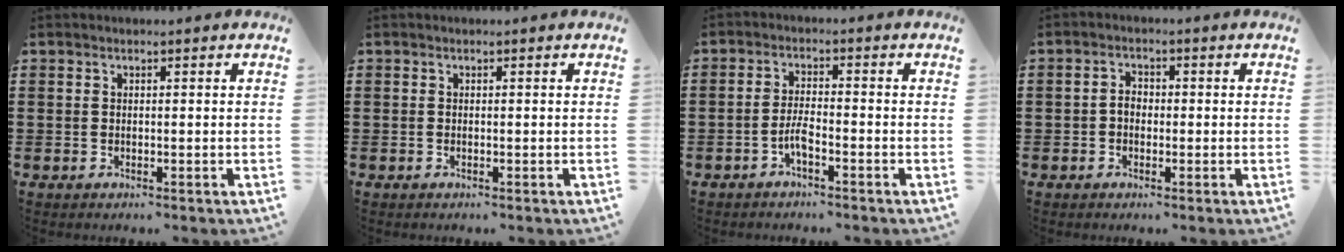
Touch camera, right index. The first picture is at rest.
{"total": 0.0}
{"total": 3.3, "force": [-1.9, 0.6, 2.6], "torque": [-0.061, -0.002, -0.038]}
{"total": 2.1, "force": [-0.5, 1.4, 1.5], "torque": [-0.030, 0.003, -0.010]}